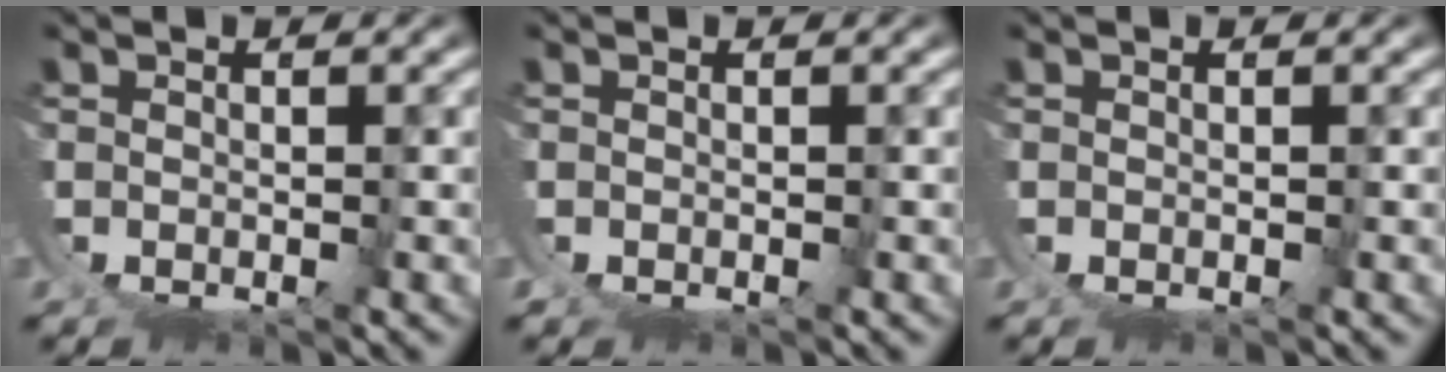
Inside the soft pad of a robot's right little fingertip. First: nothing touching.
{"total": 0.0}
{"total": 0.0}